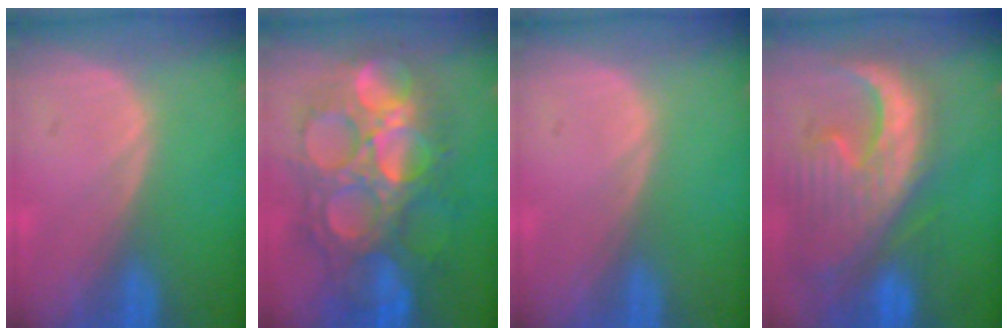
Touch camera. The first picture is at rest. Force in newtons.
{"total": 13.0, "press": 13.0, "slide": 1.5}
{"total": 0.0}
{"total": 13.5, "press": 11.5, "slide": 7.0}